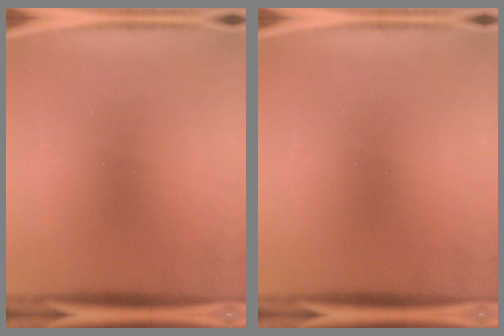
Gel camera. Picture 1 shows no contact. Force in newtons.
{"total": 0.0}